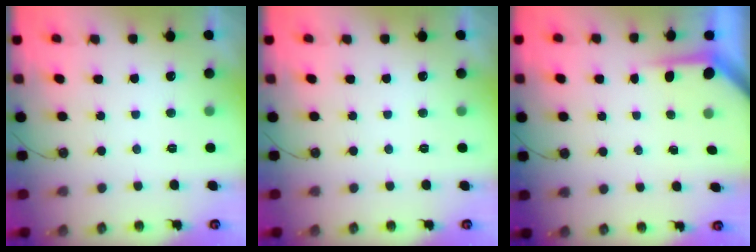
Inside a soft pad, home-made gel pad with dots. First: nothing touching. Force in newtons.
{"total": 0.0}
{"total": 3.9, "press": 3.9, "slide": 0.4}